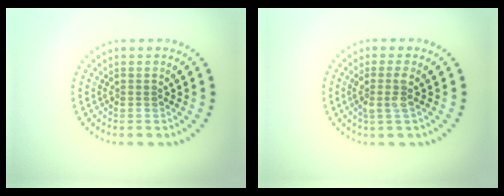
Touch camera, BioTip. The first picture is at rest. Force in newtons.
{"total": 2.0, "press": 1.6, "slide": 1.2}